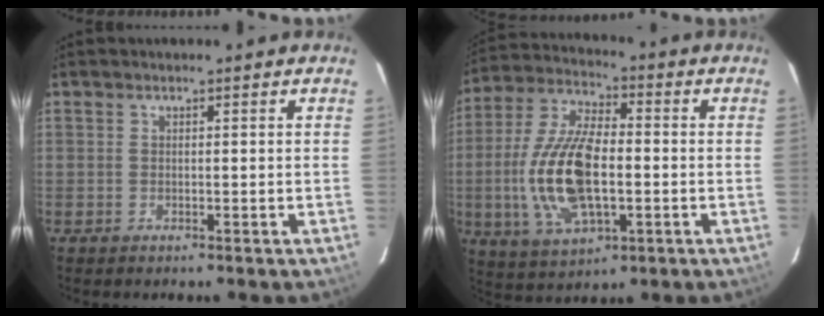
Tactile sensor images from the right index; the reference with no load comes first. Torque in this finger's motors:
{"motor_torque": [2.14, 0.00, 1.03, 0.21]}